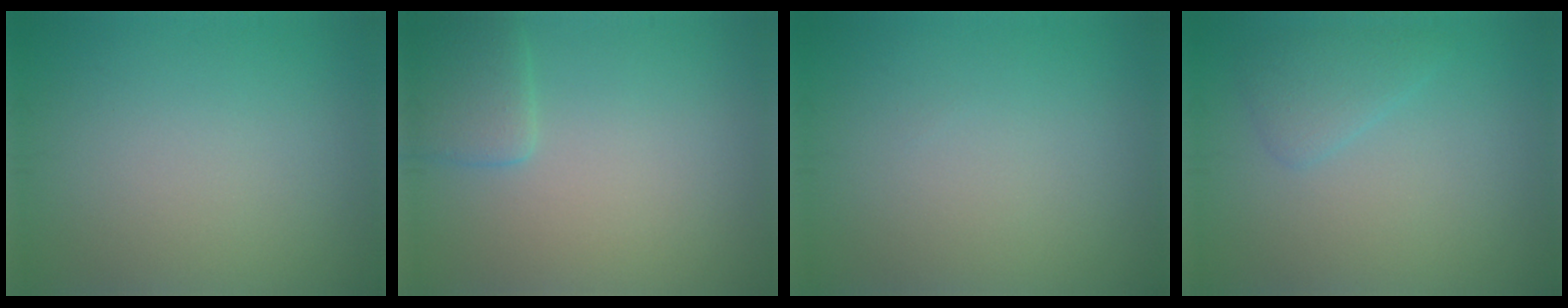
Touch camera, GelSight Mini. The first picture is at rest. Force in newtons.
{"total": 2.4, "press": 2.4, "slide": 0.2}
{"total": 0.0}
{"total": 2.0, "press": 2.0, "slide": 0.2}